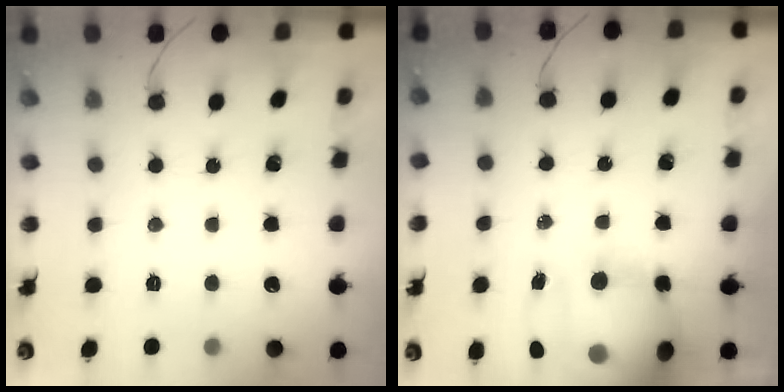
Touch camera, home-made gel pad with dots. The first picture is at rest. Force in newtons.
{"total": 19.5, "press": 19.0, "slide": 4.5}